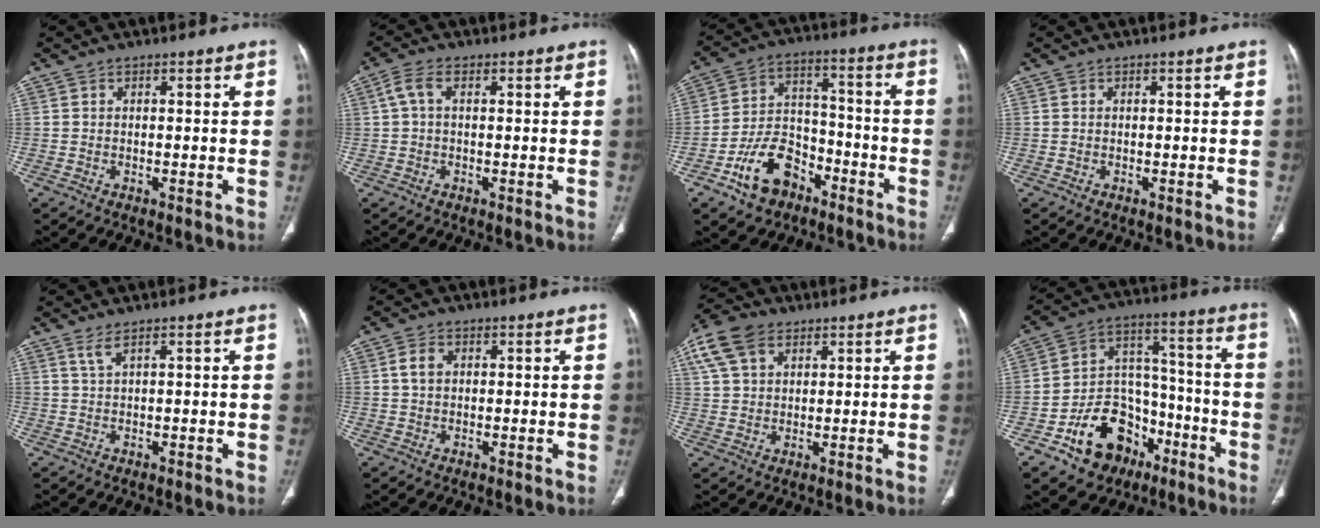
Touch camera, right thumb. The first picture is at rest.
{"total": 2.3, "force": [0.4, 1.5, 1.7], "torque": [-0.033, 0.012, 0.006]}
{"total": 12.4, "force": [-7.1, 8.2, 6.1], "torque": [-0.078, 0.065, -0.122]}
{"total": 0.0}
{"total": 1.8, "force": [1.2, 0.1, 1.3], "torque": [-0.031, -0.001, 0.029]}
{"total": 3.2, "force": [0.8, 2.3, 2.1], "torque": [-0.036, 0.003, 0.015]}
{"total": 10.8, "force": [5.4, 7.0, 6.2], "torque": [-0.120, 0.008, 0.104]}
{"total": 18.1, "force": [-9.0, 12.9, 8.8], "torque": [-0.092, 0.086, -0.139]}